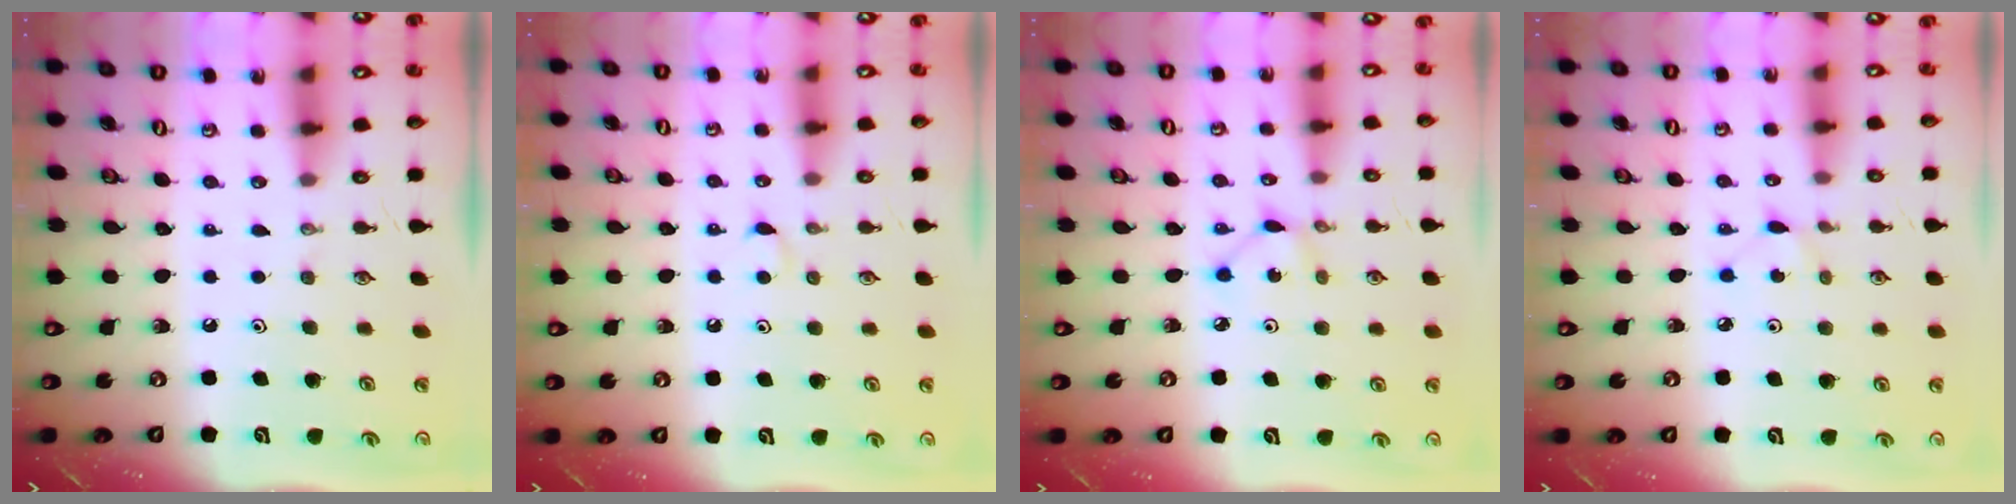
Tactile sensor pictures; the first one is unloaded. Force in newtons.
{"total": 2.8, "press": 2.8, "slide": 0.5}
{"total": 1.7, "press": 1.7, "slide": 0.1}
{"total": 2.8, "press": 2.8, "slide": 0.4}